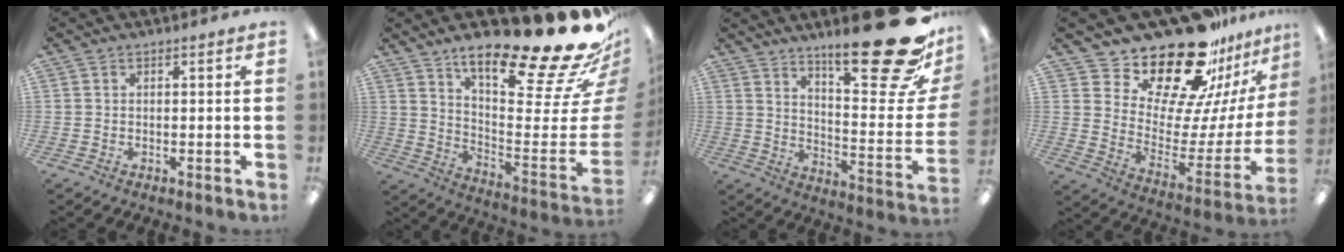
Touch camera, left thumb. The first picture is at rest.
{"total": 25.8, "force": [18.8, 5.0, 17.0], "torque": [-0.219, -0.156, 0.293]}
{"total": 24.9, "force": [17.1, 6.5, 16.9], "torque": [-0.229, -0.124, 0.275]}
{"total": 23.8, "force": [19.8, 8.4, 10.0], "torque": [-0.159, -0.153, 0.344]}